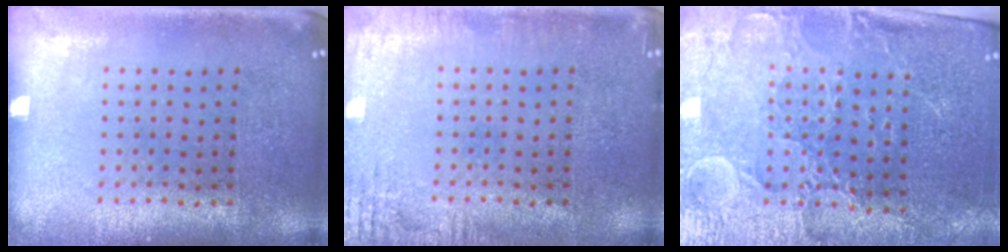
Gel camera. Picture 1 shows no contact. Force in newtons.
{"total": 2.5, "press": 2.5, "slide": 0.2}
{"total": 3.4, "press": 3.3, "slide": 0.9}